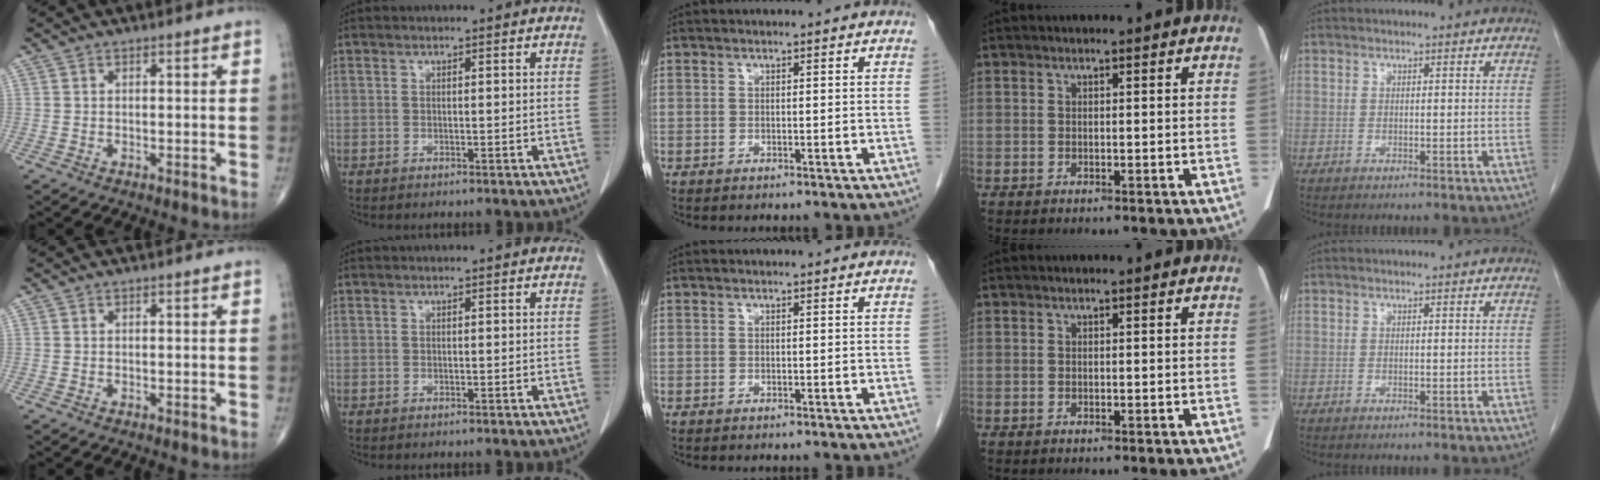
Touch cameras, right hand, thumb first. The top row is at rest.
{}